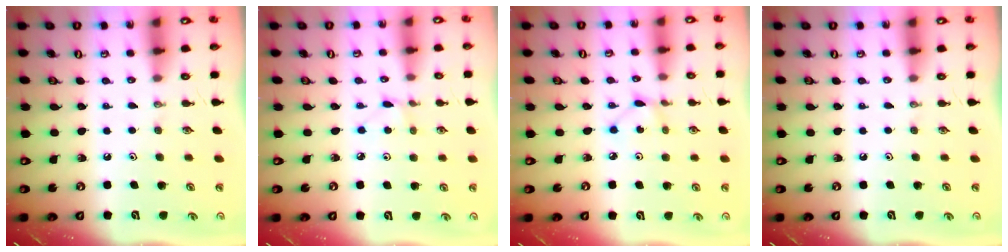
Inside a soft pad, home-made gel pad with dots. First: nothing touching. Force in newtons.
{"total": 1.5, "press": 1.5, "slide": 0.2}
{"total": 2.0, "press": 2.0, "slide": 0.2}
{"total": 0.0}